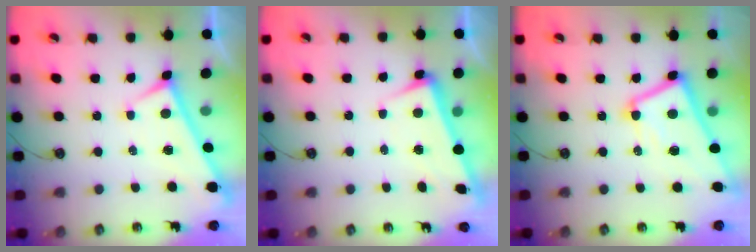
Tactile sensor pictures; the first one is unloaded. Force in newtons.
{"total": 3.2, "press": 3.0, "slide": 1.2}
{"total": 10.4, "press": 10.4, "slide": 1.1}